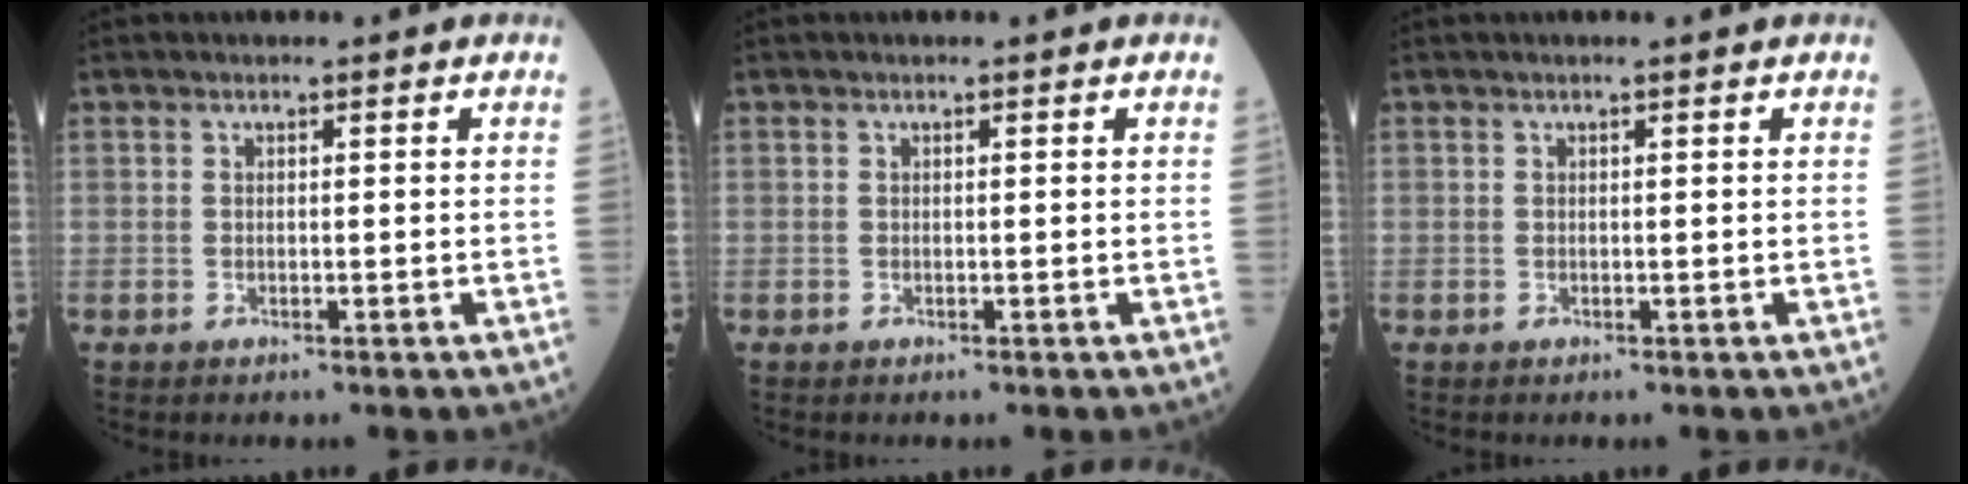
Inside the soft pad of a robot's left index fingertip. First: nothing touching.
{"total": 0.0}
{"total": 0.8, "force": [0.6, -0.2, 0.4], "torque": [-0.010, 0.006, 0.014]}